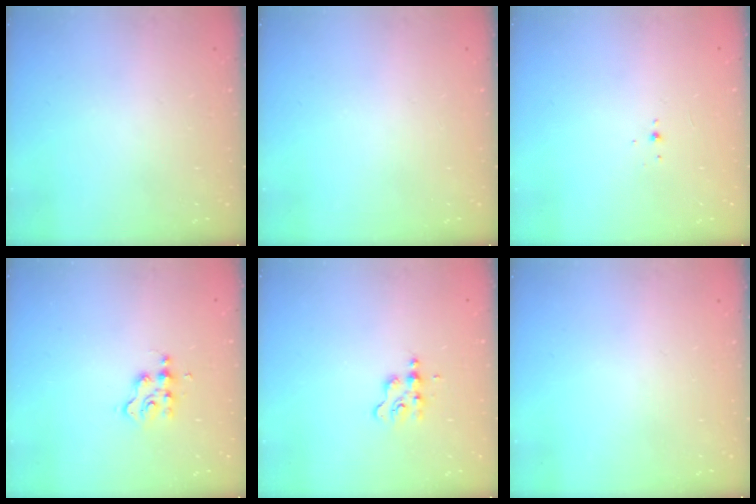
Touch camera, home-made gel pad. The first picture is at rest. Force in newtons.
{"total": 0.0}
{"total": 2.0, "press": 1.9, "slide": 0.8}
{"total": 2.7, "press": 2.7, "slide": 0.4}
{"total": 2.7, "press": 2.6, "slide": 0.4}
{"total": 0.0}